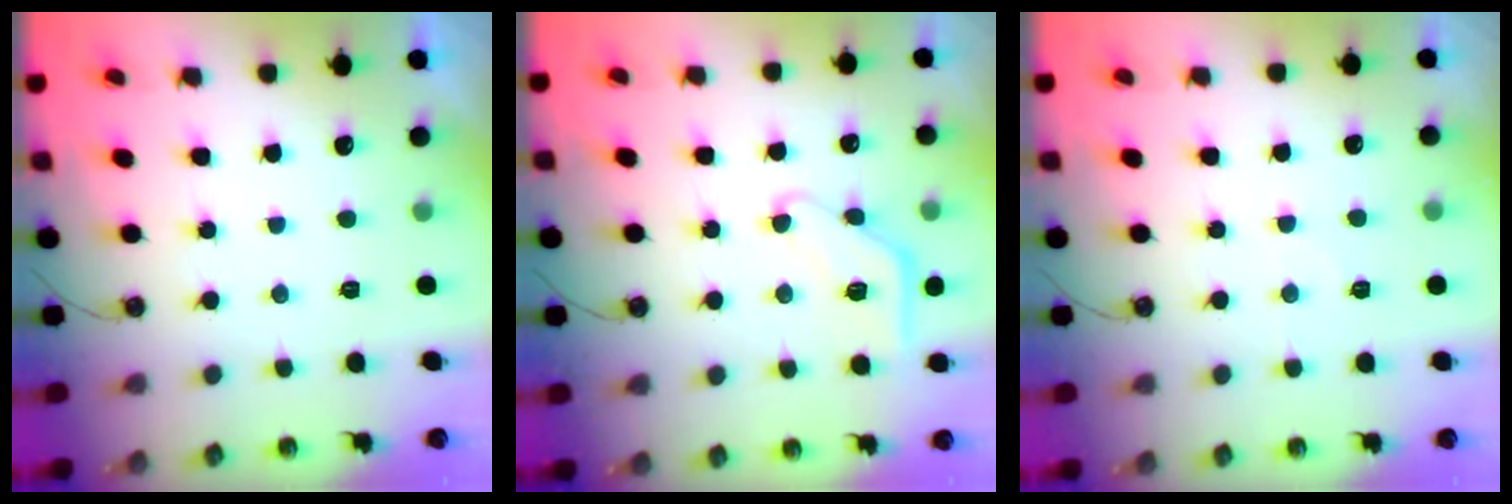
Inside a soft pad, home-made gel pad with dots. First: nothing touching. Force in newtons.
{"total": 10.9, "press": 10.9, "slide": 0.4}
{"total": 2.7, "press": 2.7, "slide": 0.3}